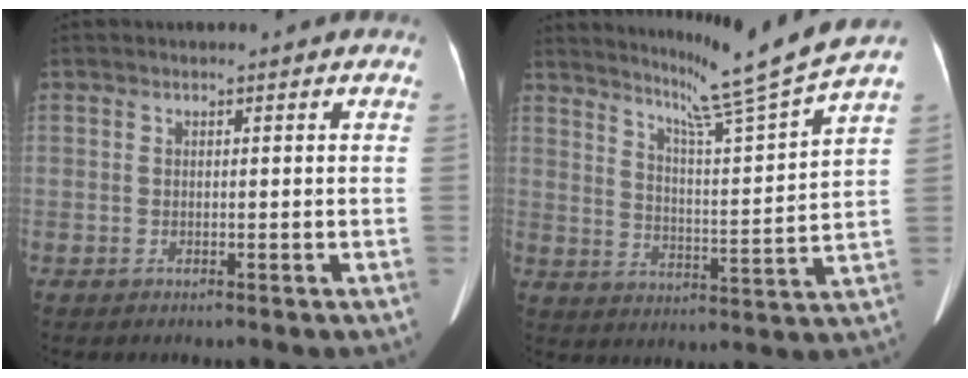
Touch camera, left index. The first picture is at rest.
{"total": 13.7, "force": [12.0, -3.3, 5.6], "torque": [-0.098, -0.047, 0.178]}